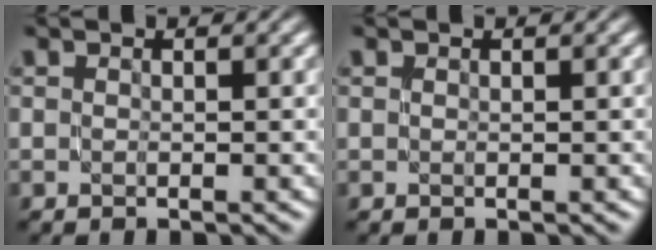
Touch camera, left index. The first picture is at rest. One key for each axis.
{"total": 0.0}